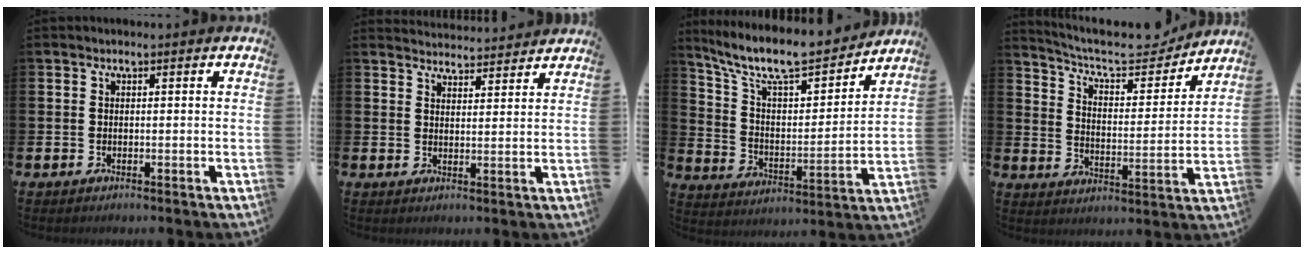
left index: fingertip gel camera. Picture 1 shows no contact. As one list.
[{"total": 3.7, "force": [3.7, 0.3, -0.3], "torque": [-0.004, -0.024, 0.067]}, {"total": 10.6, "force": [9.4, 2.6, 4.3], "torque": [-0.123, -0.061, 0.162]}, {"total": 8.5, "force": [7.8, 2.0, 2.7], "torque": [-0.077, -0.056, 0.131]}]